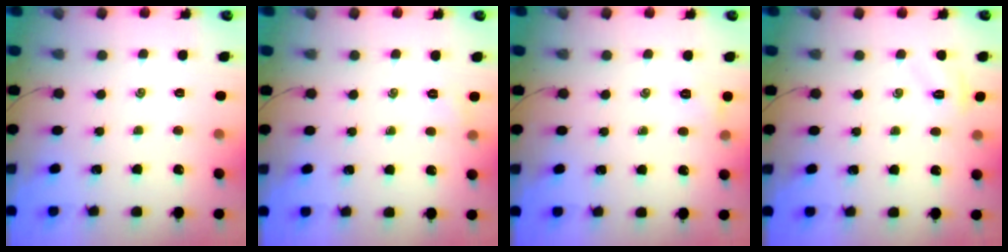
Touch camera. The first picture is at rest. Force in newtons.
{"total": 4.4, "press": 4.1, "slide": 1.4}
{"total": 5.2, "press": 5.1, "slide": 1.2}
{"total": 5.4, "press": 5.3, "slide": 1.0}